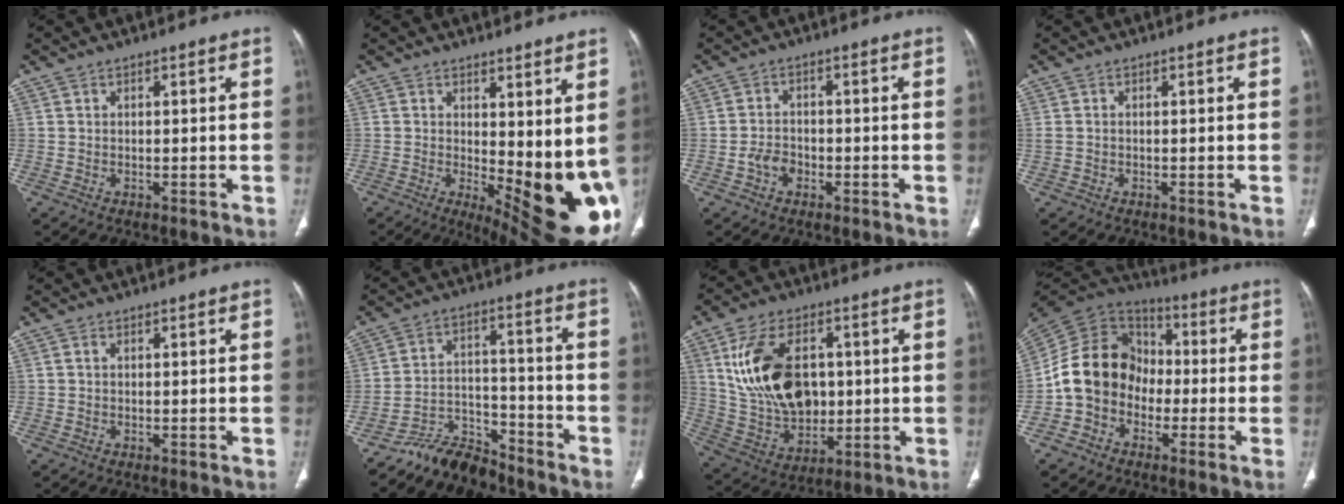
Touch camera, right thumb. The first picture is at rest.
{"total": 15.5, "force": [0.2, 5.7, 14.3], "torque": [-0.186, -0.040, 0.022]}
{"total": 3.7, "force": [-1.5, 2.8, 2.0], "torque": [-0.026, 0.015, -0.027]}
{"total": 1.1, "force": [-0.2, 0.8, 0.7], "torque": [-0.026, 0.007, 0.000]}
{"total": 0.5, "force": [0.0, 0.4, 0.3], "torque": [-0.008, 0.002, -0.001]}
{"total": 8.5, "force": [-7.9, 3.0, 1.0], "torque": [0.002, 0.075, -0.145]}
{"total": 18.7, "force": [3.4, 12.4, 13.6], "torque": [-0.220, -0.005, 0.078]}
{"total": 14.8, "force": [-3.1, 12.2, 7.8], "torque": [-0.123, 0.049, -0.070]}